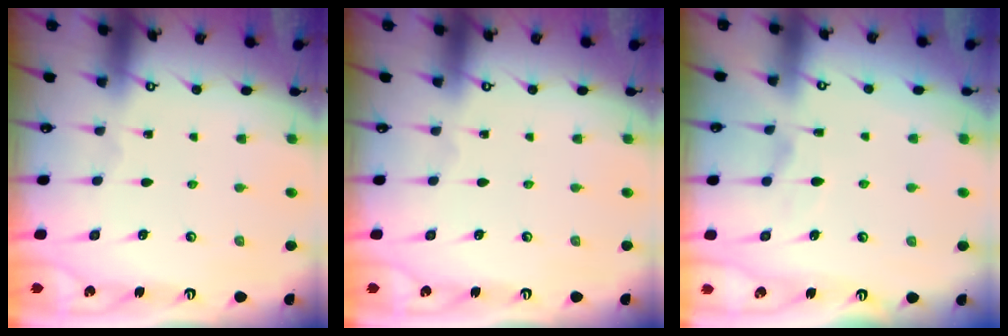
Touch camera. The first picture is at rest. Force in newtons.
{"total": 0.0}
{"total": 2.5, "press": 2.1, "slide": 1.4}